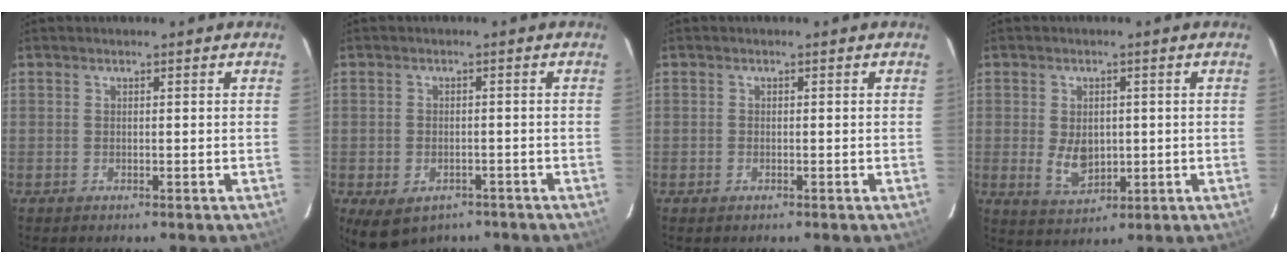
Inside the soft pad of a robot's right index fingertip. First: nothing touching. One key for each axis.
{"total": 8.3, "fx": -5.0, "fy": 5.4, "fz": 3.7, "tx": -0.076, "ty": -0.008, "tz": -0.060}
{"total": 0.8, "fx": -0.5, "fy": 0.6, "fz": 0.3, "tx": -0.006, "ty": -0.002, "tz": -0.011}
{"total": 2.5, "fx": 2.5, "fy": -0.3, "fz": 0.0, "tx": 0.001, "ty": -0.001, "tz": 0.057}